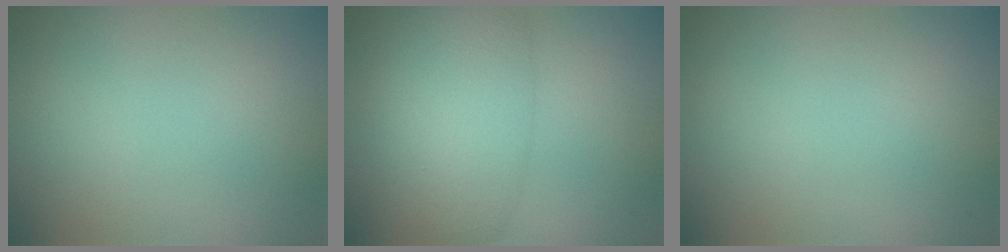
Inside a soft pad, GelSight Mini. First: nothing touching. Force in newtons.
{"total": 7.5, "press": 7.5, "slide": 0.3}
{"total": 0.0}